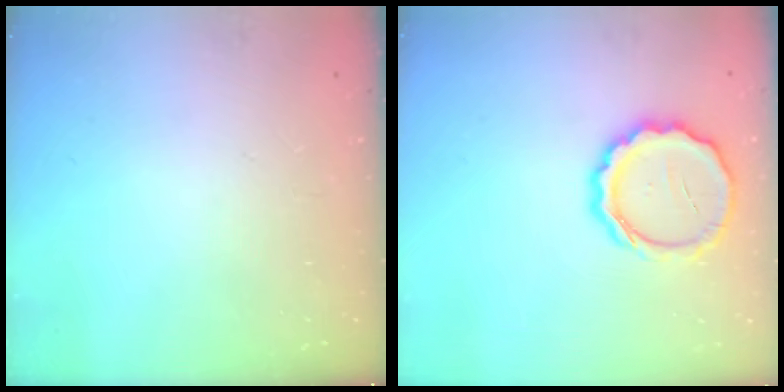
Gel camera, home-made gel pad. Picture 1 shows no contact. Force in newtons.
{"total": 12.5, "press": 12.2, "slide": 2.7}